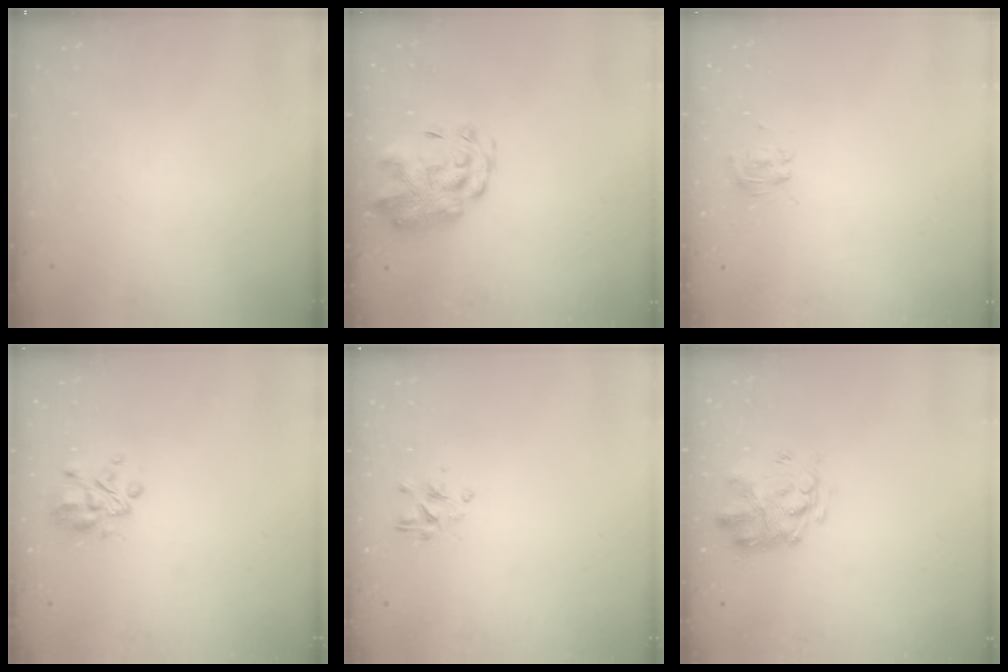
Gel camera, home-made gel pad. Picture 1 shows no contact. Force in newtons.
{"total": 5.1, "press": 5.0, "slide": 0.9}
{"total": 2.7, "press": 2.4, "slide": 1.2}
{"total": 5.6, "press": 5.2, "slide": 1.9}
{"total": 2.3, "press": 2.1, "slide": 1.0}
{"total": 3.7, "press": 3.4, "slide": 1.3}